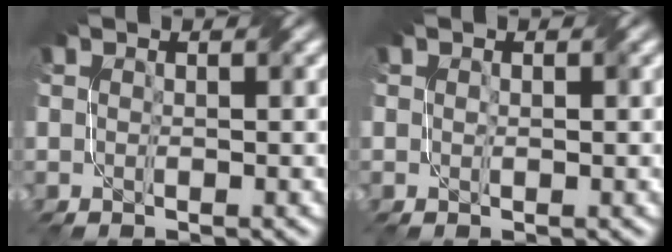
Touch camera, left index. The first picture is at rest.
{"total": 0.7, "force": [0.1, 0.2, 0.6], "torque": [-0.012, 0.001, 0.003]}